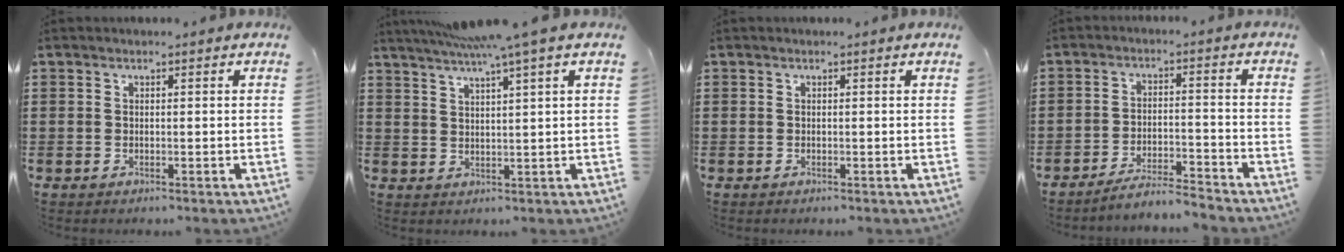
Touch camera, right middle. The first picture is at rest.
{"total": 5.2, "force": [3.8, -0.8, 3.4], "torque": [-0.077, -0.006, 0.065]}
{"total": 0.0}
{"total": 4.7, "force": [-4.6, 0.0, 1.1], "torque": [-0.028, -0.002, -0.095]}